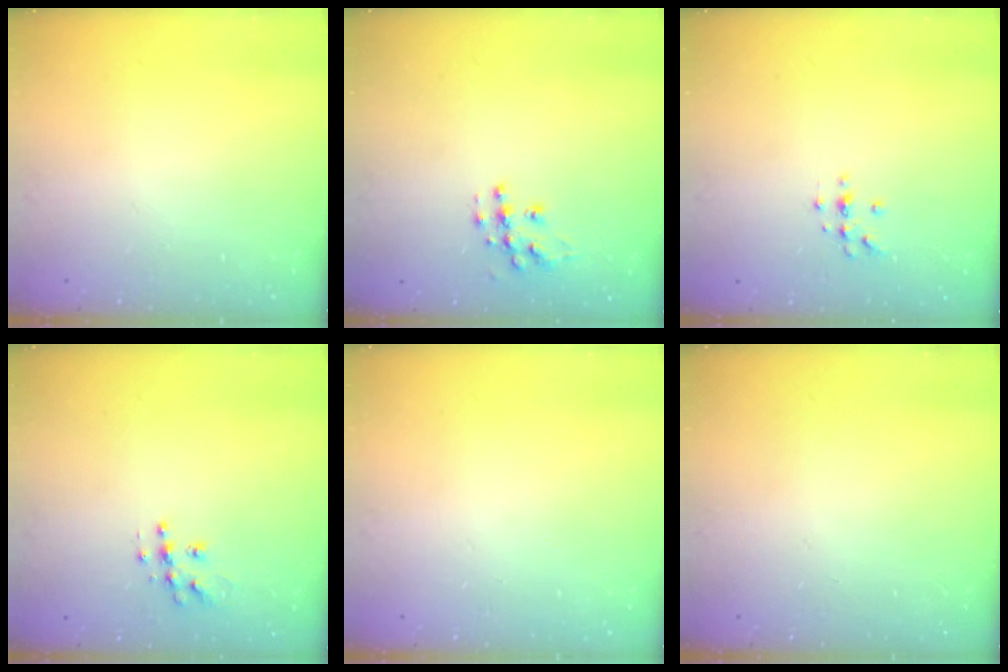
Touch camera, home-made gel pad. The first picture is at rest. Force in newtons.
{"total": 9.9, "press": 9.9, "slide": 0.7}
{"total": 4.3, "press": 4.2, "slide": 1.0}
{"total": 8.0, "press": 8.0, "slide": 0.4}
{"total": 0.0}
{"total": 0.0}